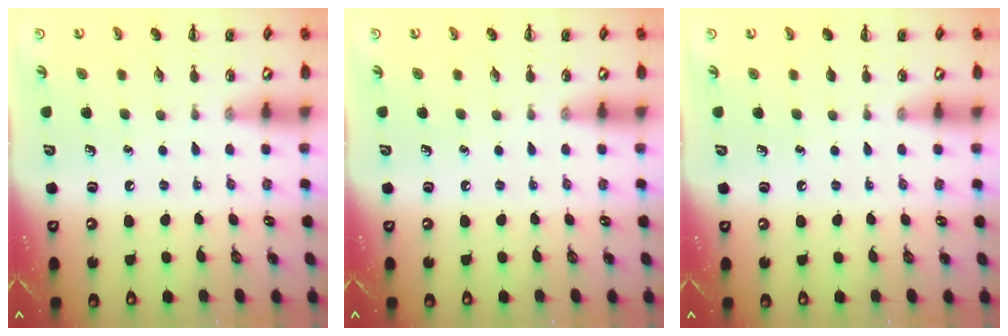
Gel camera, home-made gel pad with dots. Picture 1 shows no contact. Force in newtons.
{"total": 0.0}
{"total": 0.0}